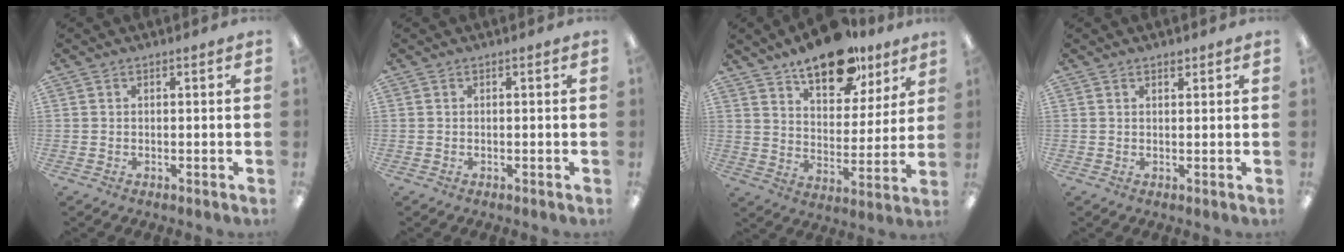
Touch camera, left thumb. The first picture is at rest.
{"total": 0.0}
{"total": 17.6, "force": [12.9, 8.0, 8.9], "torque": [-0.125, -0.073, 0.221]}
{"total": 1.4, "force": [1.2, 0.5, 0.5], "torque": [-0.004, -0.004, 0.020]}